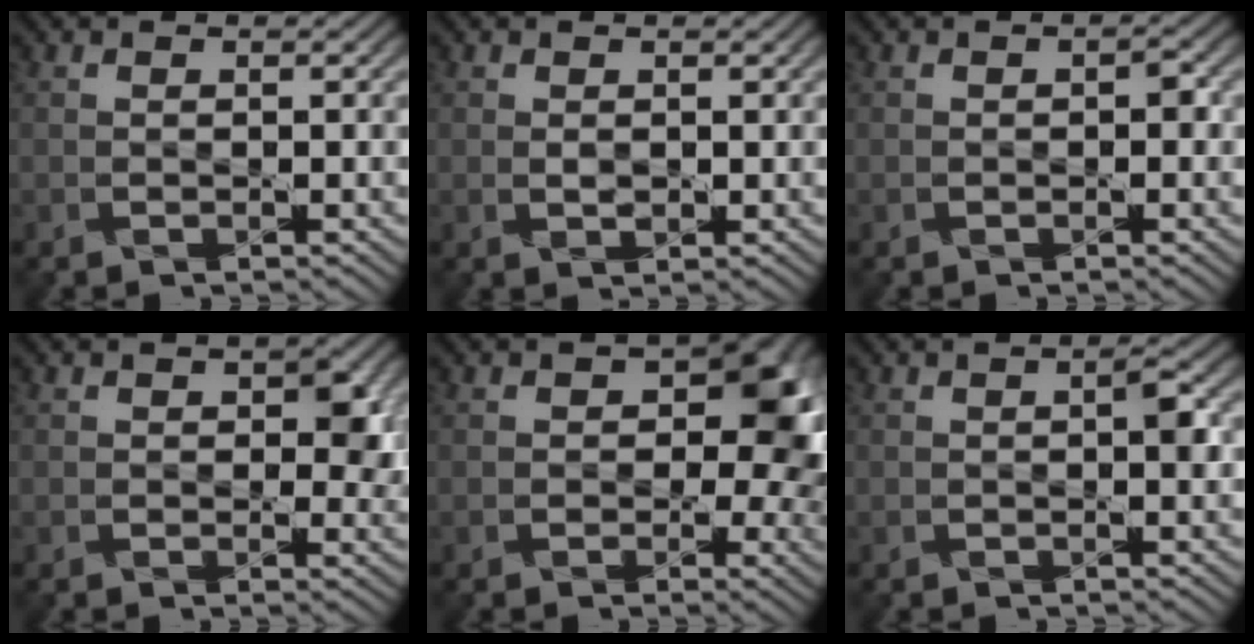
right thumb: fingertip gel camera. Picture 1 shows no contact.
{"total": 1.2, "force": [0.3, 0.9, 0.8], "torque": [-0.016, -0.003, 0.007]}
{"total": 0.8, "force": [-0.2, 0.5, 0.6], "torque": [-0.007, 0.001, -0.007]}
{"total": 3.0, "force": [0.4, 2.0, 2.2], "torque": [-0.029, -0.008, 0.001]}
{"total": 7.0, "force": [0.5, 4.8, 5.0], "torque": [-0.047, -0.003, -0.002]}
{"total": 1.2, "force": [0.0, 0.3, 1.2], "torque": [-0.017, 0.003, -0.003]}